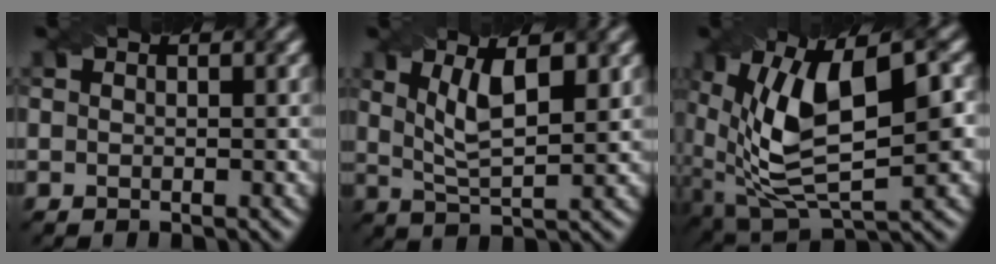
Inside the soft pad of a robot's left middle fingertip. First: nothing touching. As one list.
[{"total": 5.7, "force": [1.9, 1.9, 5.0], "torque": [-0.098, -0.002, 0.040]}, {"total": 12.4, "force": [1.7, 5.6, 11.0], "torque": [-0.205, -0.003, 0.032]}]